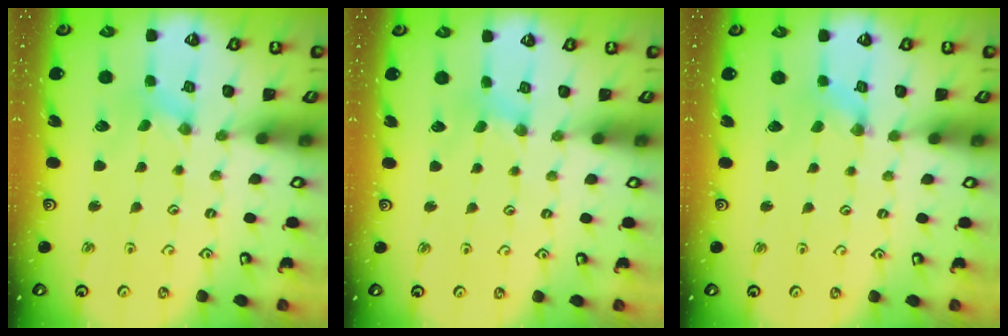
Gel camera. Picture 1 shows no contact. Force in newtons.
{"total": 2.1, "press": 2.0, "slide": 0.3}
{"total": 0.7, "press": 0.7, "slide": 0.2}